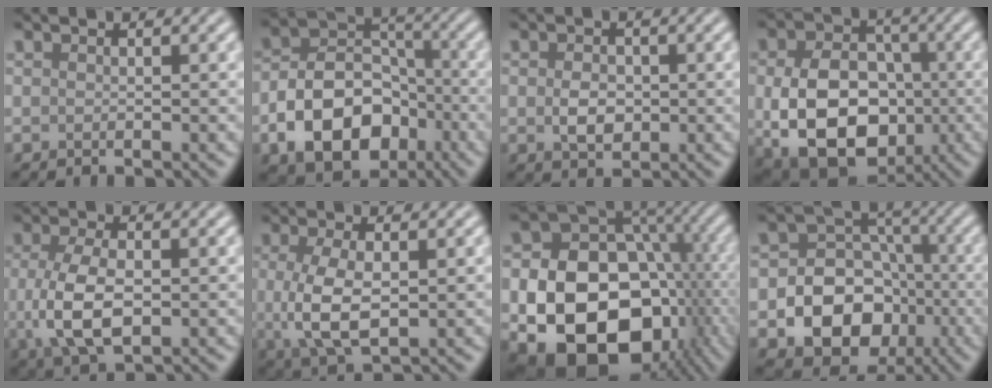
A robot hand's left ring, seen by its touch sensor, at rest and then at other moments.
{"total": 9.5, "force": [-3.7, 6.5, 5.8], "torque": [-0.098, -0.001, -0.071]}
{"total": 2.7, "force": [-0.1, 1.9, 1.8], "torque": [-0.035, -0.002, -0.004]}
{"total": 12.3, "force": [-2.0, 8.9, 8.3], "torque": [-0.136, -0.025, -0.032]}
{"total": 6.0, "force": [-0.5, 3.1, 5.1], "torque": [-0.118, -0.008, -0.008]}
{"total": 5.4, "force": [0.0, 2.5, 4.8], "torque": [-0.109, -0.004, 0.002]}
{"total": 17.4, "force": [-4.2, 12.8, 11.0], "torque": [-0.157, -0.033, -0.053]}
{"total": 10.1, "force": [-3.1, 8.2, 5.1], "torque": [-0.066, -0.006, -0.078]}